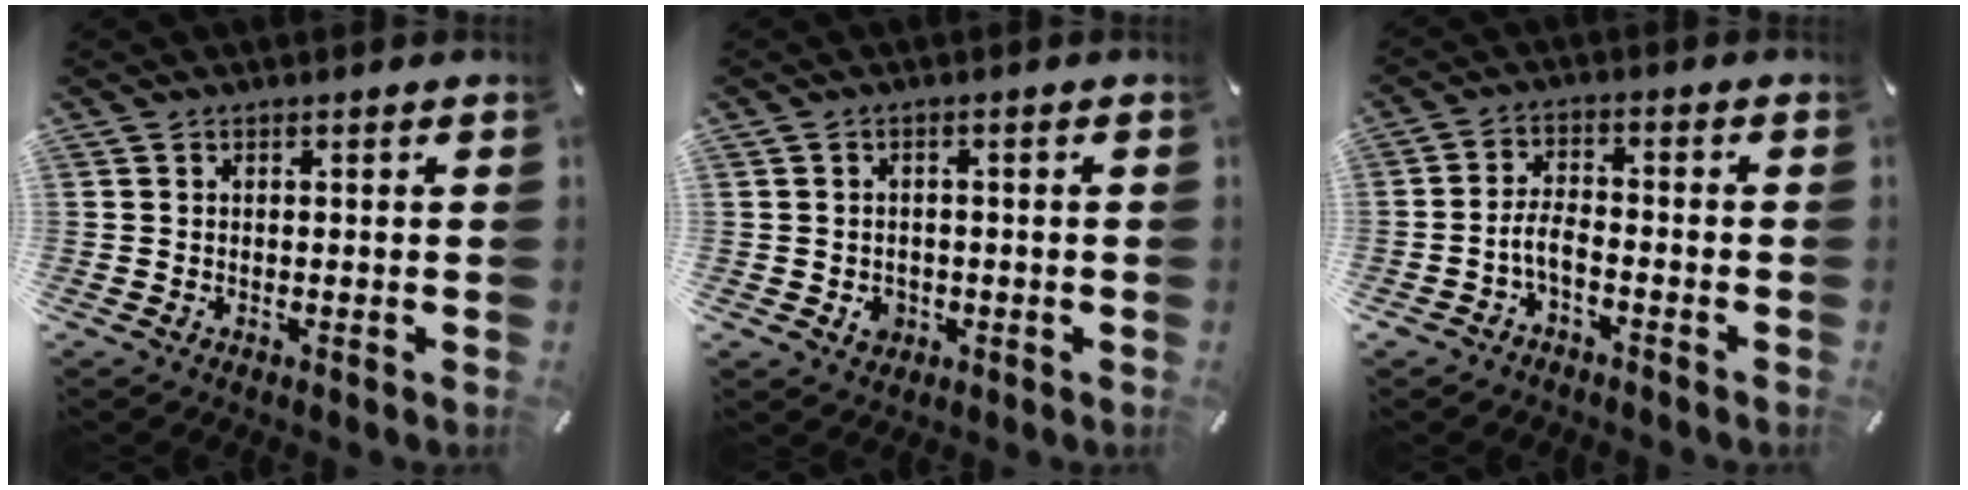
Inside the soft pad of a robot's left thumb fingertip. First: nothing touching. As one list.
[{"total": 3.5, "force": [-1.0, 3.1, 1.3], "torque": [-0.014, 0.002, -0.019]}, {"total": 5.1, "force": [-2.8, 2.5, 3.4], "torque": [-0.077, 0.013, -0.056]}]